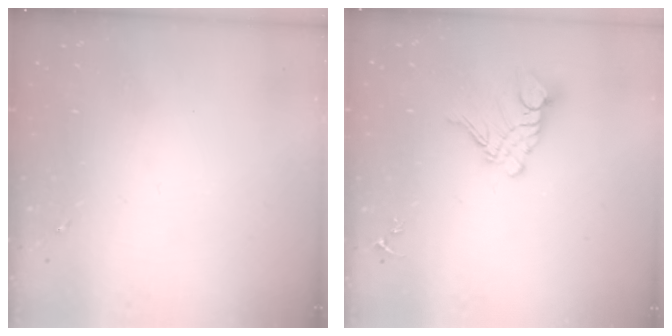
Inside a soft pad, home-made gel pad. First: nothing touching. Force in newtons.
{"total": 12.1, "press": 12.0, "slide": 1.2}